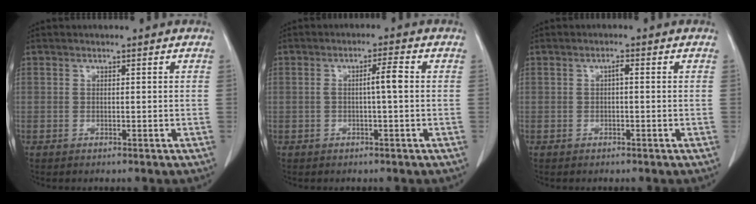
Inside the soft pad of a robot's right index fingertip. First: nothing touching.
{"total": 3.1, "force": [0.0, 0.1, 3.1], "torque": [-0.054, 0.005, -0.001]}
{"total": 1.0, "force": [0.0, 0.2, 1.0], "torque": [-0.016, 0.003, 0.000]}